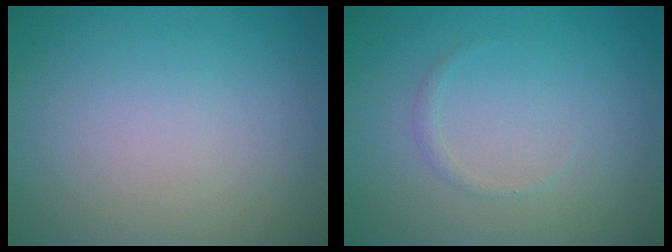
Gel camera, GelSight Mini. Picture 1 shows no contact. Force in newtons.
{"total": 0.6, "press": 0.6, "slide": 0.0}